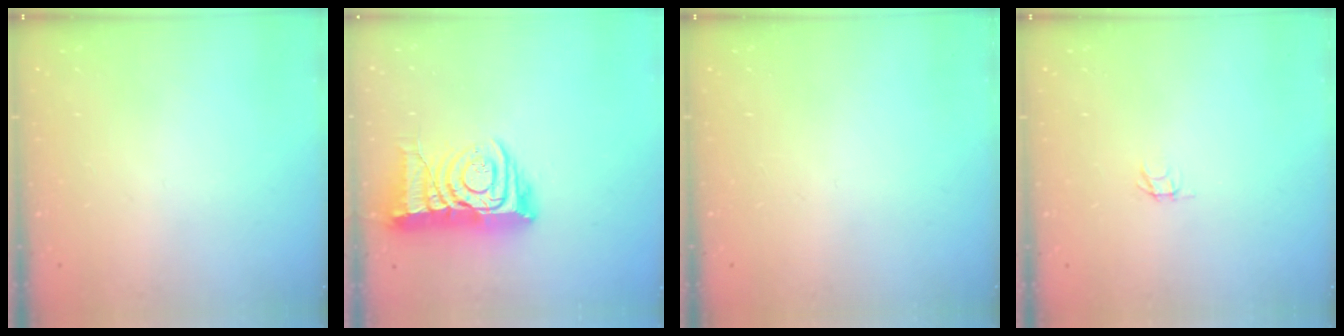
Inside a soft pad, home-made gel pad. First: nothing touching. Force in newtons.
{"total": 13.5, "press": 13.4, "slide": 1.5}
{"total": 0.0}
{"total": 1.8, "press": 1.8, "slide": 0.1}